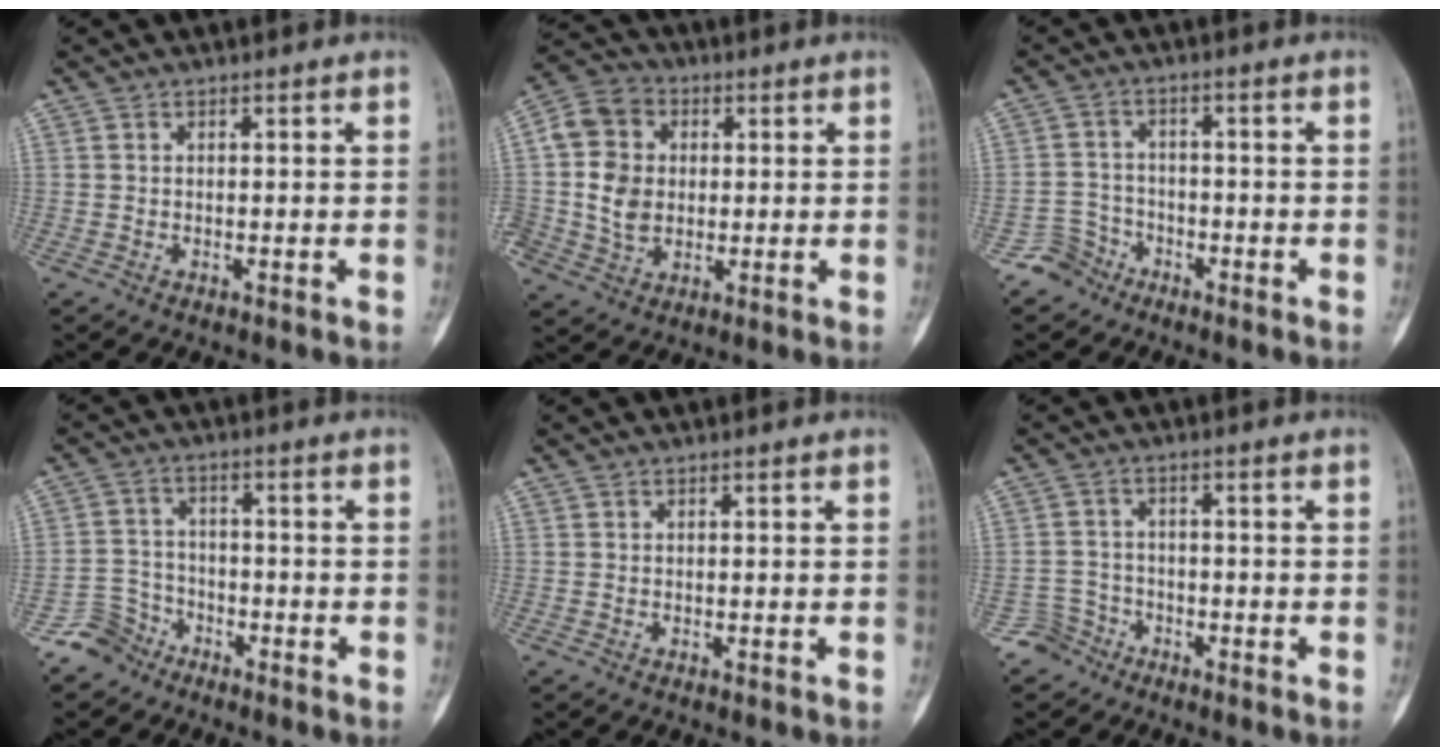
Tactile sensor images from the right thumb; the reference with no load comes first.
{"total": 11.4, "force": [1.0, 9.5, 6.3], "torque": [-0.093, 0.010, 0.013]}
{"total": 4.4, "force": [-3.3, 2.9, -0.7], "torque": [0.035, 0.029, -0.068]}
{"total": 5.3, "force": [-4.1, 3.4, -0.4], "torque": [0.033, 0.033, -0.088]}
{"total": 0.0}
{"total": 3.8, "force": [-2.7, 2.5, -0.8], "torque": [0.032, 0.023, -0.055]}